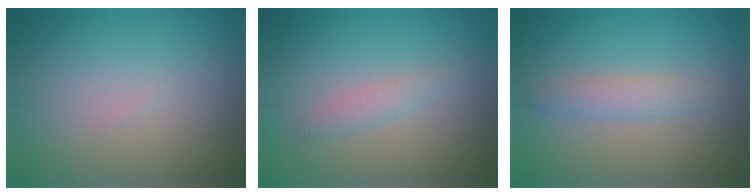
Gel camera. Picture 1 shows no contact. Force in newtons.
{"total": 1.3, "press": 1.3, "slide": 0.0}
{"total": 1.9, "press": 1.9, "slide": 0.1}